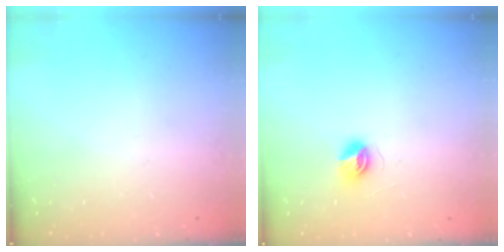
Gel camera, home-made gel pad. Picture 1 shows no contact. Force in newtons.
{"total": 5.6, "press": 5.6, "slide": 0.5}